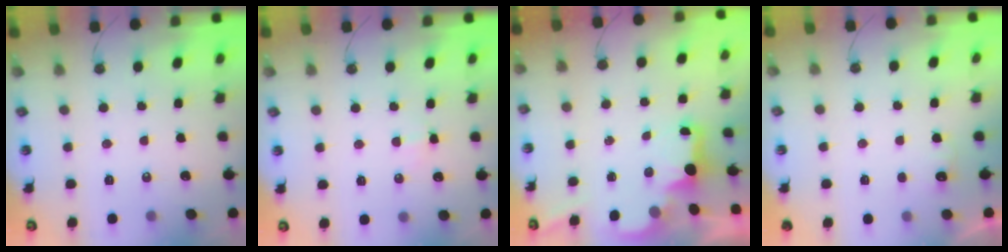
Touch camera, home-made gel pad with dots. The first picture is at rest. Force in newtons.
{"total": 2.2, "press": 2.1, "slide": 0.8}
{"total": 2.3, "press": 2.2, "slide": 0.7}
{"total": 4.6, "press": 4.4, "slide": 1.1}